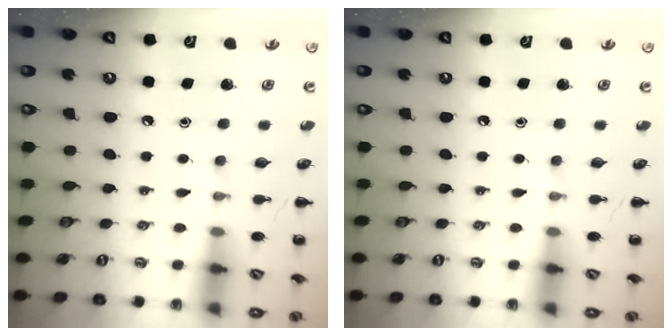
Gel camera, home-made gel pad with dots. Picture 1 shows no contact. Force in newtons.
{"total": 0.0}